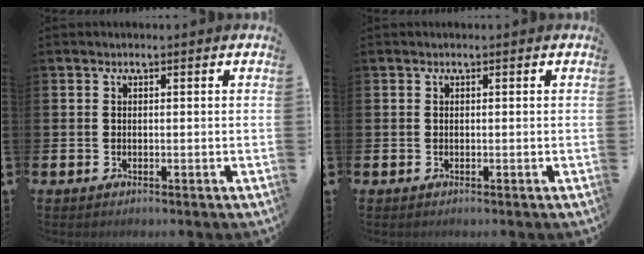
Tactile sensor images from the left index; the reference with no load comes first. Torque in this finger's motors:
{"motor_torque": [0.00, 0.00, 0.00, 0.00]}